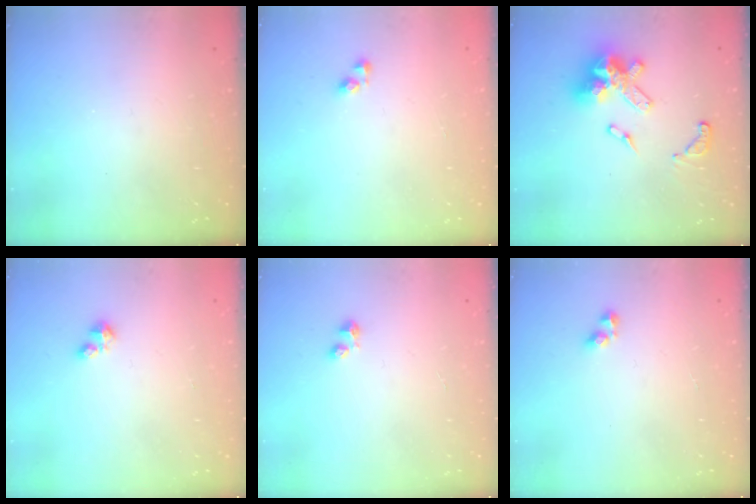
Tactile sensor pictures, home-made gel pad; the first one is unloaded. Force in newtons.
{"total": 3.7, "press": 3.7, "slide": 0.6}
{"total": 15.8, "press": 15.8, "slide": 1.4}
{"total": 1.6, "press": 1.5, "slide": 0.4}
{"total": 2.5, "press": 2.5, "slide": 0.4}
{"total": 3.2, "press": 3.2, "slide": 0.4}